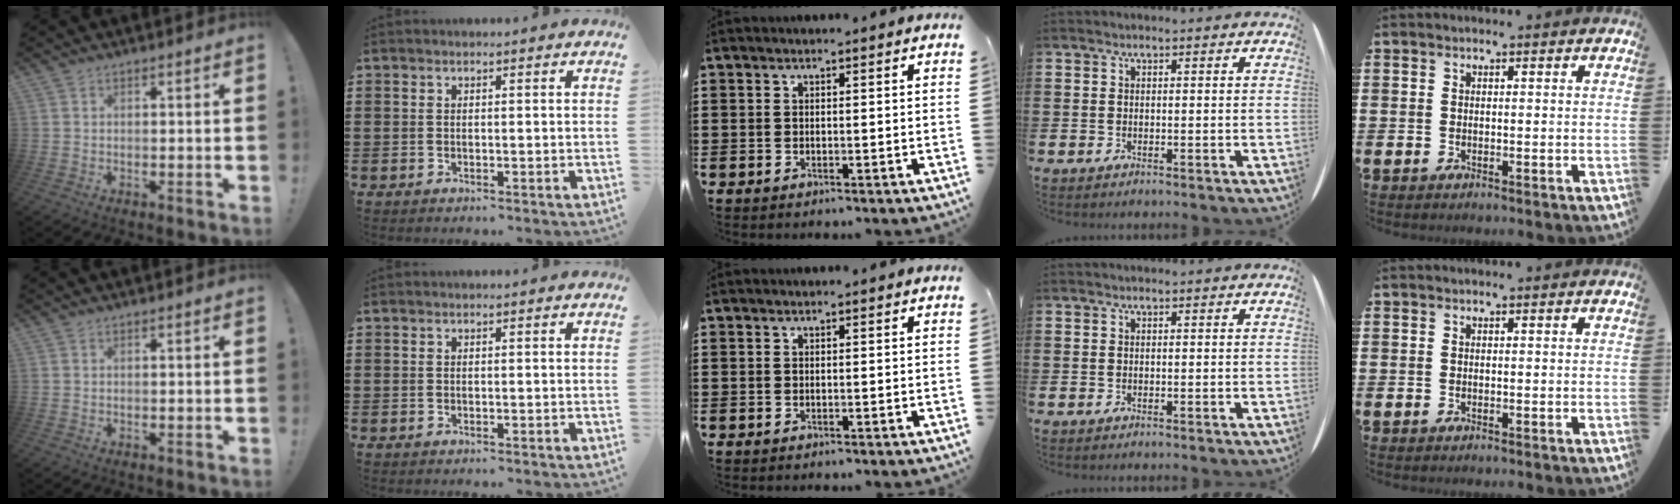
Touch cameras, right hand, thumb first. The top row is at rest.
{}